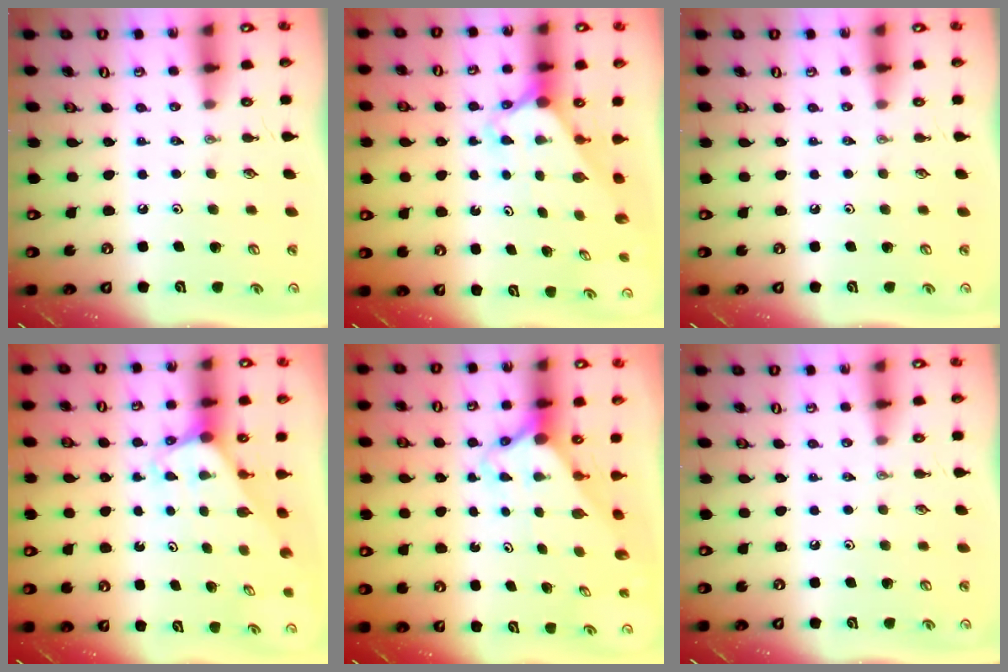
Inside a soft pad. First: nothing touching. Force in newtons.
{"total": 2.3, "press": 2.3, "slide": 0.2}
{"total": 0.0}
{"total": 2.1, "press": 2.1, "slide": 0.1}
{"total": 3.0, "press": 3.0, "slide": 0.3}
{"total": 0.0}